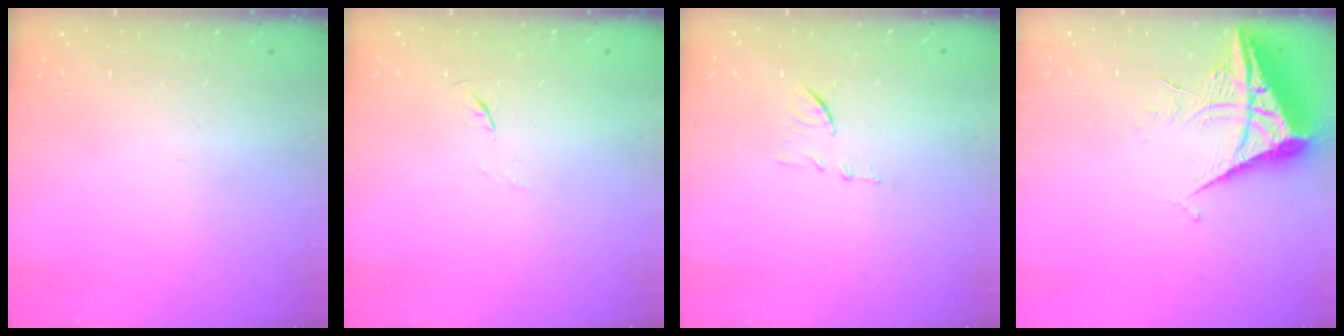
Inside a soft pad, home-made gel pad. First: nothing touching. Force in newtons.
{"total": 4.0, "press": 4.0, "slide": 0.6}
{"total": 8.2, "press": 8.2, "slide": 0.6}
{"total": 7.8, "press": 7.7, "slide": 0.9}